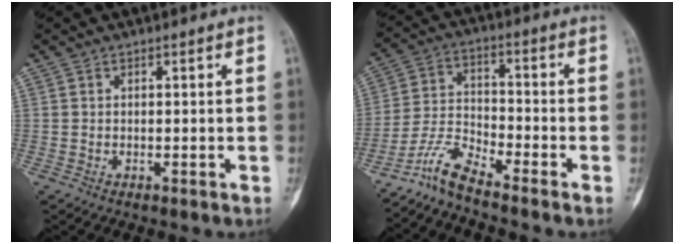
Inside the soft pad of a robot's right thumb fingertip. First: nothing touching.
{"total": 6.8, "force": [-6.2, 0.1, 3.0], "torque": [-0.068, 0.039, -0.133]}